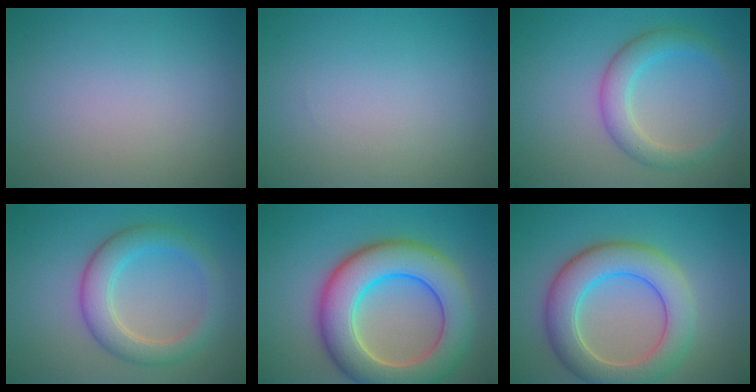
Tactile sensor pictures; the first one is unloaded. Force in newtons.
{"total": 0.0}
{"total": 3.6, "press": 3.6, "slide": 0.1}
{"total": 4.5, "press": 4.5, "slide": 0.2}
{"total": 10.3, "press": 10.3, "slide": 0.7}
{"total": 7.3, "press": 7.3, "slide": 0.7}